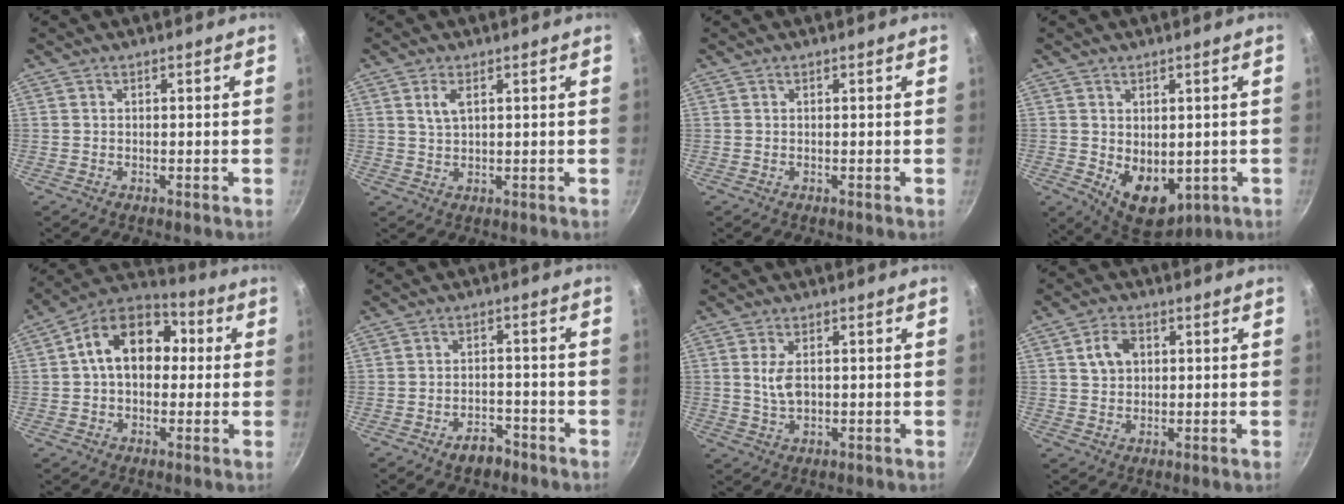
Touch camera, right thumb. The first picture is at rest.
{"total": 3.1, "force": [1.3, 1.5, 2.4], "torque": [-0.044, -0.005, 0.027]}
{"total": 0.0}
{"total": 9.9, "force": [-1.1, 6.9, 7.1], "torque": [-0.078, -0.019, 0.007]}
{"total": 14.5, "force": [1.9, 10.3, 10.1], "torque": [-0.118, 0.034, 0.008]}
{"total": 4.6, "force": [-3.2, 2.4, 2.2], "torque": [-0.019, 0.026, -0.043]}
{"total": 4.6, "force": [0.6, 2.6, 3.7], "torque": [-0.065, -0.002, 0.014]}
{"total": 5.4, "force": [1.5, 4.0, 3.3], "torque": [-0.043, 0.005, 0.025]}